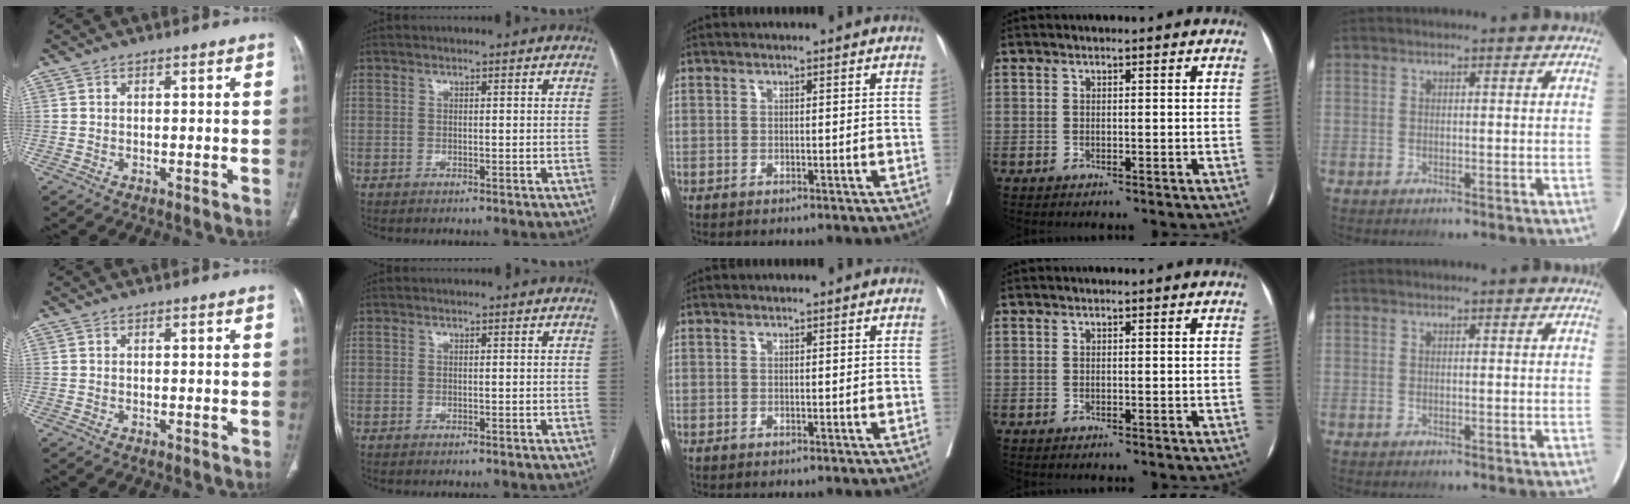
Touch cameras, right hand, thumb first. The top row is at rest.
{}